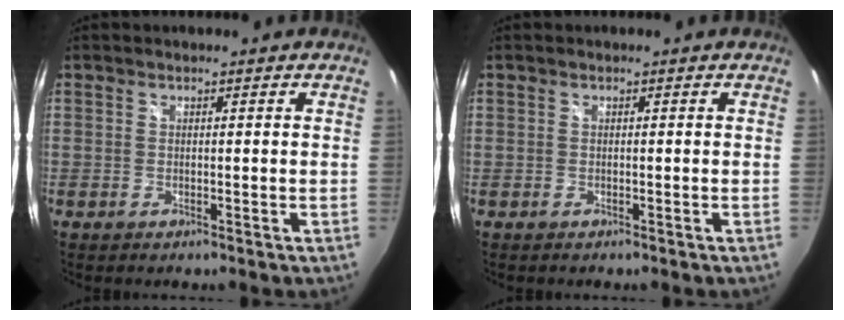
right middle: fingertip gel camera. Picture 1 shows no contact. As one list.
[{"total": 0.0}]